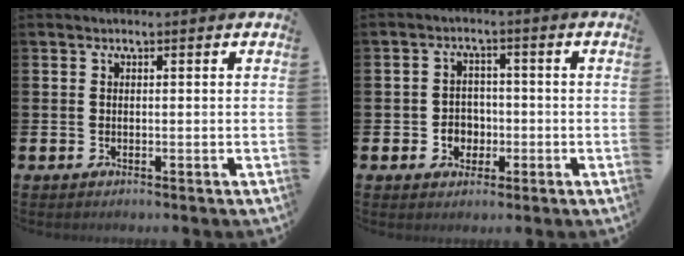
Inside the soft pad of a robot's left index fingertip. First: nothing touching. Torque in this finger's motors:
{"motor_torque": [0.69, 0.25, 0.05, 0.05]}